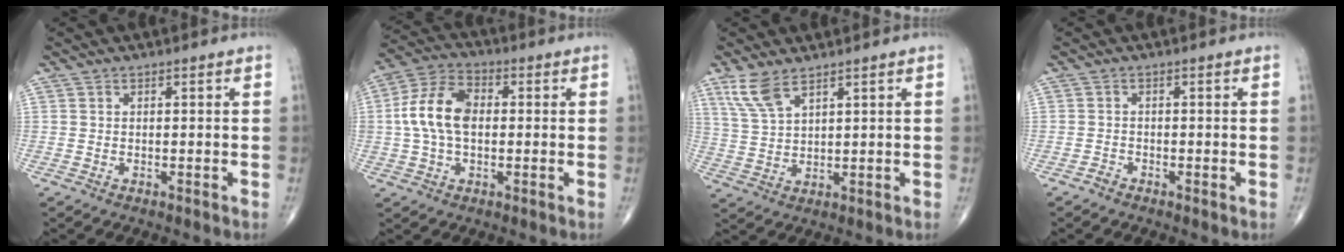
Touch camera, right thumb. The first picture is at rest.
{"total": 11.3, "force": [0.5, 7.0, 8.9], "torque": [-0.175, 0.026, 0.004]}
{"total": 6.1, "force": [4.2, 2.1, 4.0], "torque": [-0.087, -0.013, 0.093]}
{"total": 0.9, "force": [-0.8, 0.4, 0.3], "torque": [-0.002, 0.000, -0.022]}